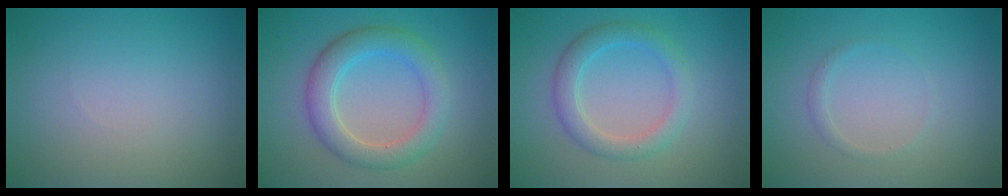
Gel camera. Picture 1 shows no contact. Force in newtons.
{"total": 4.6, "press": 4.5, "slide": 0.2}
{"total": 3.1, "press": 3.1, "slide": 0.1}
{"total": 0.8, "press": 0.8, "slide": 0.1}